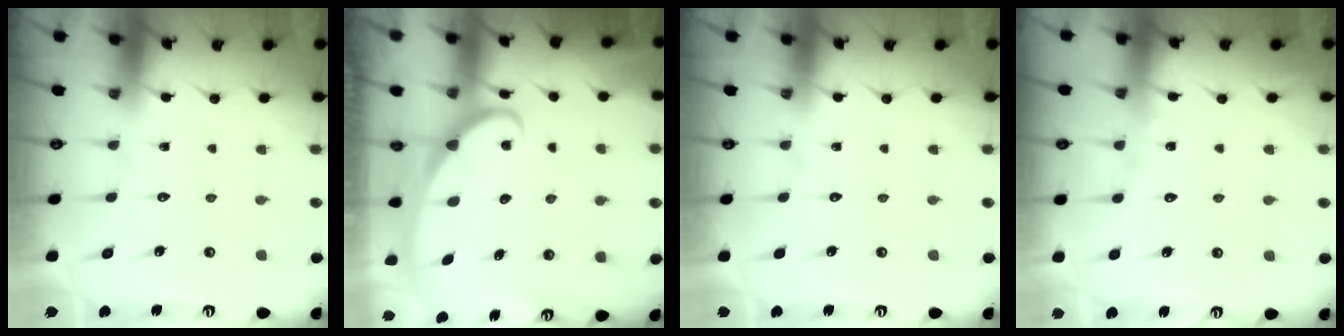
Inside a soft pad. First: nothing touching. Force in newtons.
{"total": 2.5, "press": 2.5, "slide": 0.3}
{"total": 0.0}
{"total": 2.5, "press": 2.5, "slide": 0.2}